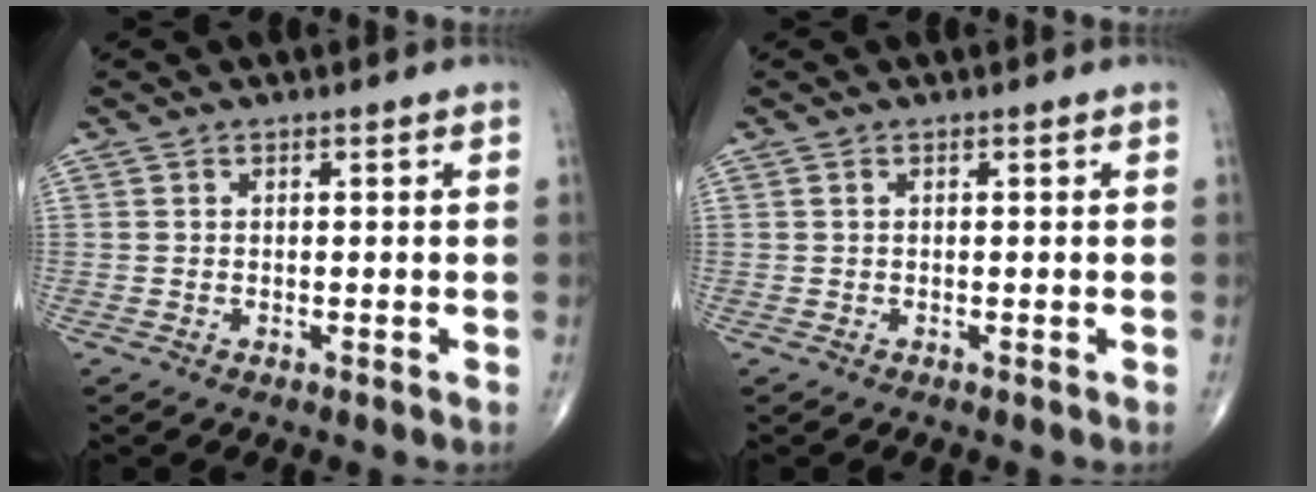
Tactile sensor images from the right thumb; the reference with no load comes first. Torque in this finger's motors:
{"motor_torque": [-0.43, -0.05, 0.19, 0.08, -0.01]}